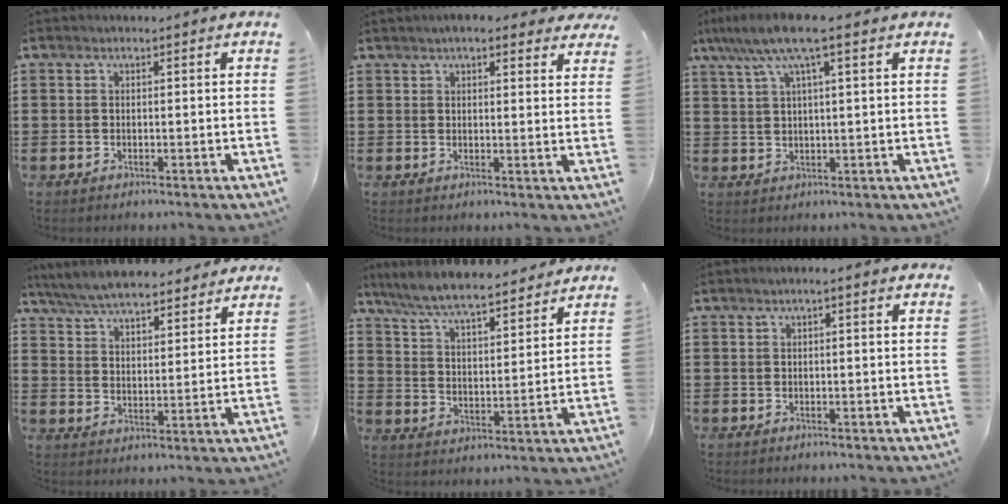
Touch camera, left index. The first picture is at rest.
{"total": 4.2, "force": [3.6, 0.8, 2.1], "torque": [-0.051, 0.000, 0.065]}
{"total": 7.9, "force": [4.4, 1.0, 6.5], "torque": [-0.135, 0.000, 0.075]}
{"total": 6.8, "force": [6.5, 0.8, 1.8], "torque": [-0.062, -0.025, 0.119]}
{"total": 7.2, "force": [6.7, 0.5, 2.7], "torque": [-0.079, -0.037, 0.115]}
{"total": 0.8, "force": [0.1, 0.0, 0.8], "torque": [-0.012, -0.002, 0.001]}